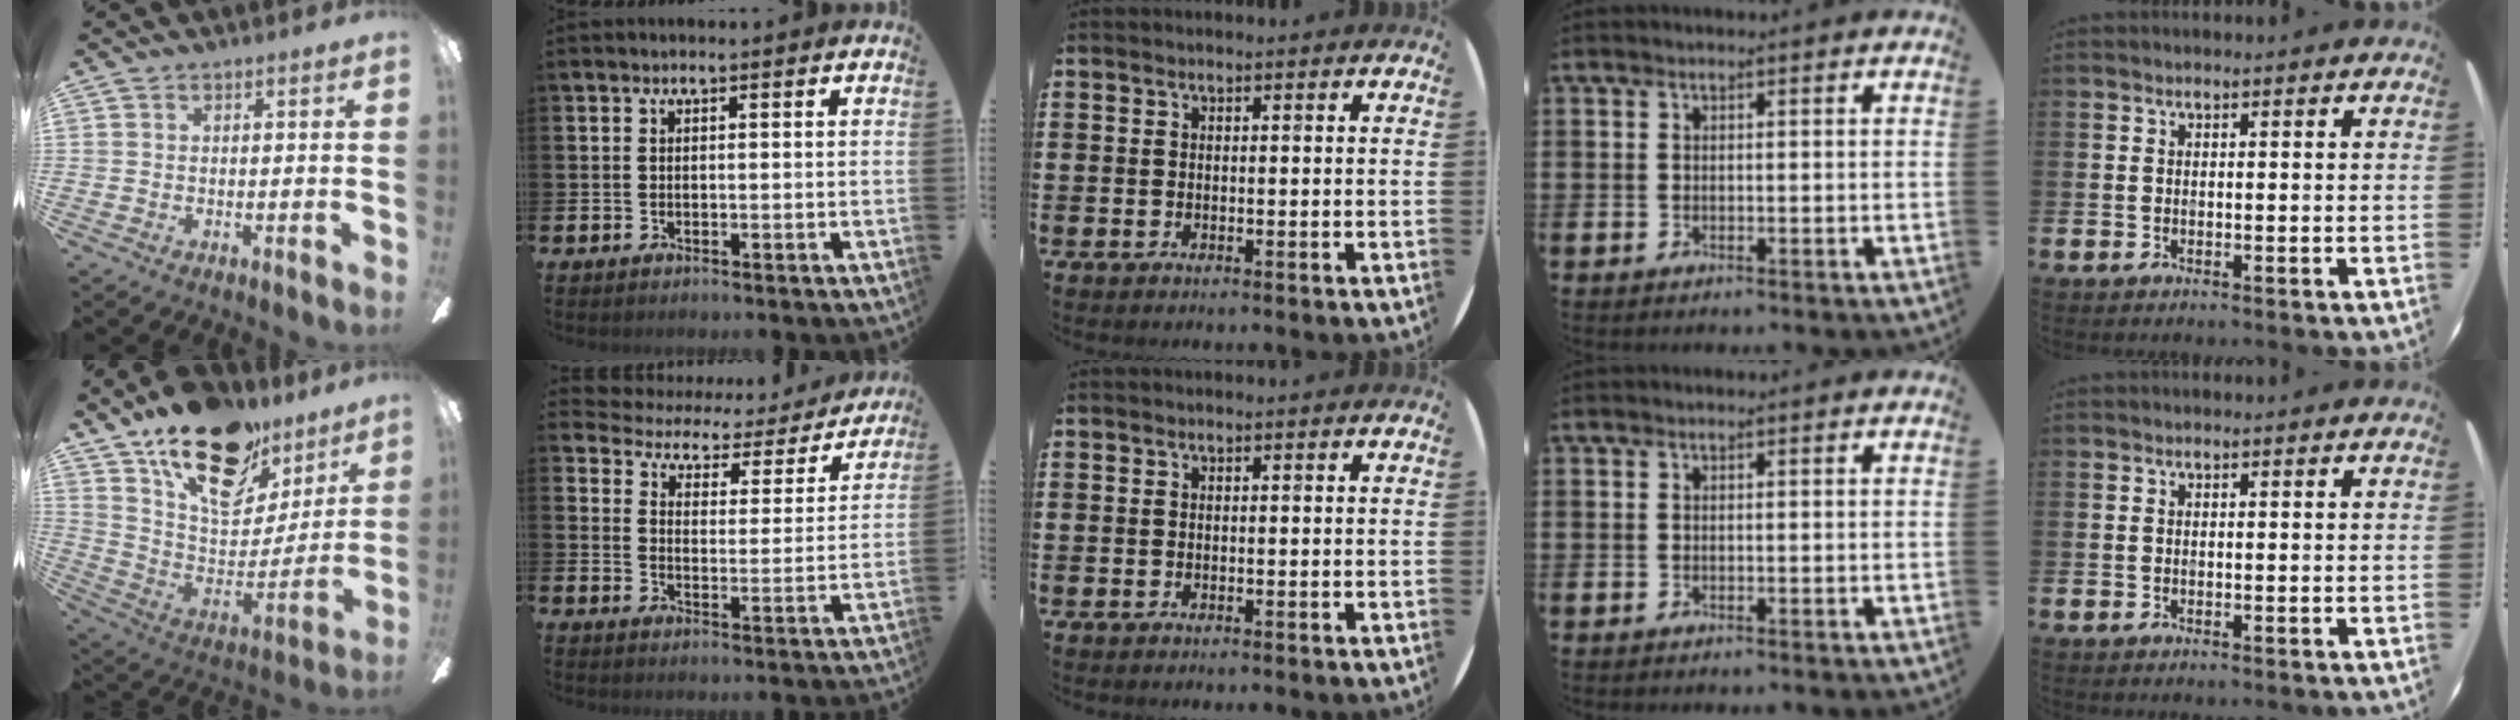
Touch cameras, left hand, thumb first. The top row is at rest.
{"thumb": {"total": 23.5, "force": [15.5, 12.3, 12.7], "torque": [-0.191, -0.090, 0.276]}, "index": {"total": 3.7, "force": [3.2, 1.9, 0.1], "torque": [-0.035, -0.029, 0.047]}}